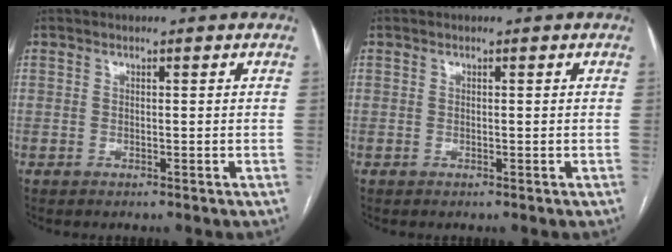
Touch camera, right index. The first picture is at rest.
{"total": 0.0}